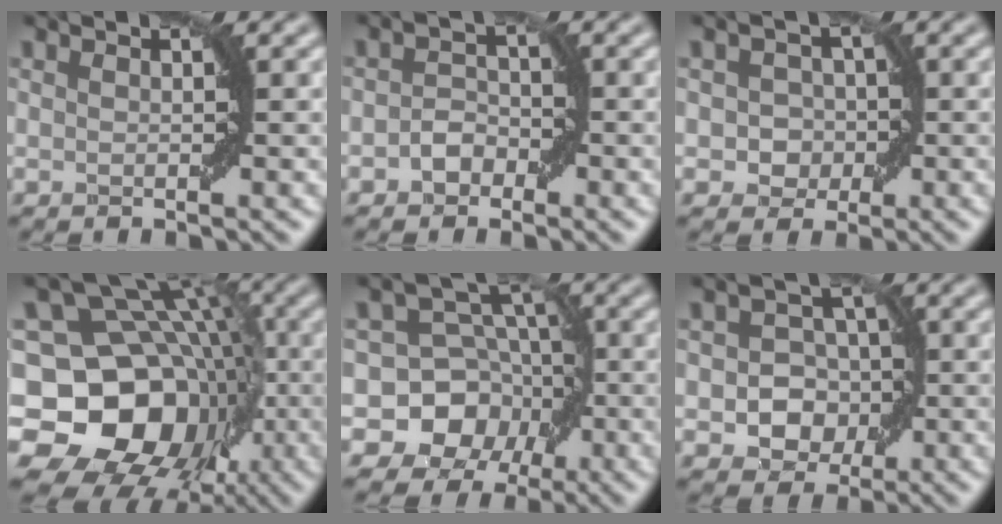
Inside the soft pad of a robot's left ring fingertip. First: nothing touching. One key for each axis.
{"total": 1.9, "fx": -1.1, "fy": 1.4, "fz": 0.8, "tx": -0.013, "ty": 0.007, "tz": -0.020}
{"total": 2.2, "fx": -0.3, "fy": 2.0, "fz": 0.9, "tx": 0.000, "ty": 0.001, "tz": -0.011}
{"total": 19.0, "fx": -4.9, "fy": 15.9, "fz": 9.3, "tx": -0.138, "ty": 0.010, "tz": -0.110}
{"total": 7.9, "fx": -2.8, "fy": 7.1, "fz": 2.2, "tx": -0.017, "ty": 0.015, "tz": -0.072}
{"total": 4.4, "fx": -0.9, "fy": 3.6, "fz": 2.3, "tx": -0.007, "ty": 0.000, "tz": -0.023}